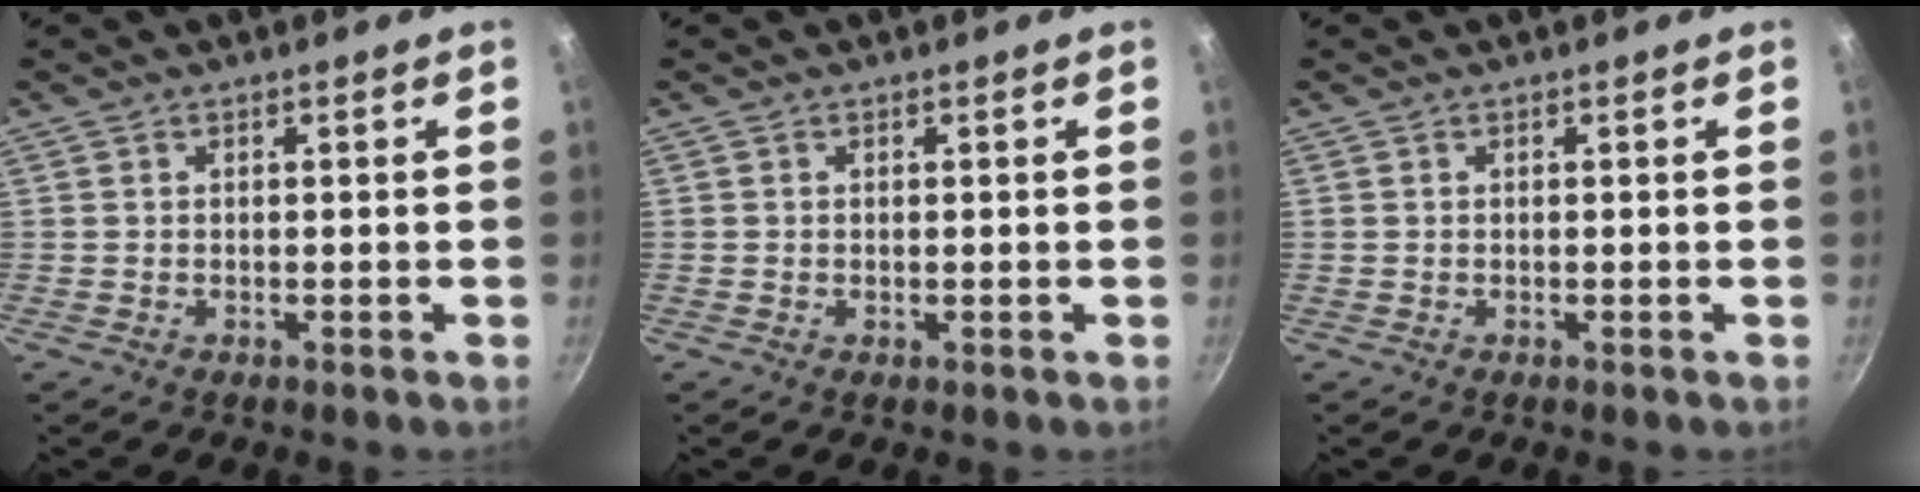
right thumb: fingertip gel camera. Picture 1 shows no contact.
{"total": 0.0}
{"total": 0.0}